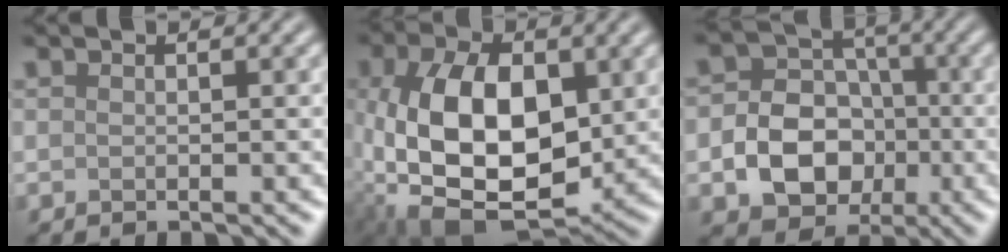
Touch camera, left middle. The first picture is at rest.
{"total": 12.7, "force": [0.0, 7.9, 9.9], "torque": [-0.196, -0.008, 0.011]}
{"total": 7.0, "force": [-1.9, 5.6, 3.8], "torque": [-0.046, -0.002, -0.045]}